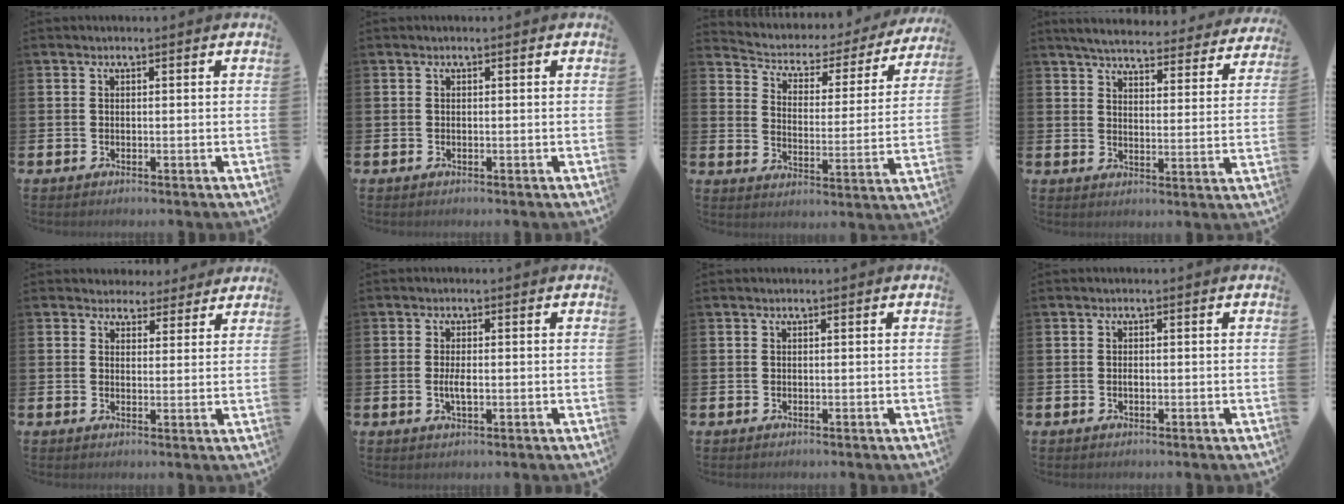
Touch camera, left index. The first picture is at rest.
{"total": 0.0}
{"total": 3.6, "force": [3.1, 1.8, 0.8], "torque": [-0.039, -0.031, 0.040]}
{"total": 5.1, "force": [5.0, 0.5, 1.1], "torque": [-0.036, -0.038, 0.083]}
{"total": 3.7, "force": [3.2, 1.7, 0.0], "torque": [0.000, -0.017, 0.056]}
{"total": 2.4, "force": [-0.2, 0.8, 2.2], "torque": [-0.040, -0.001, -0.004]}
{"total": 0.0}
{"total": 0.5, "force": [-0.1, 0.2, 0.4], "torque": [-0.009, -0.001, -0.003]}